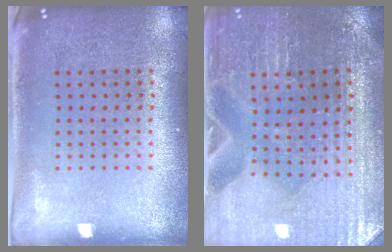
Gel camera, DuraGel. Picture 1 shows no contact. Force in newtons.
{"total": 1.5, "press": 1.4, "slide": 0.2}